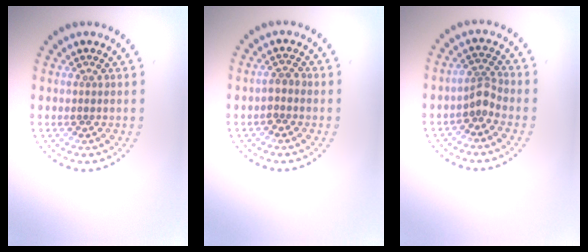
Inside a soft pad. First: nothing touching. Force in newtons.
{"total": 1.3, "press": 1.1, "slide": 0.5}
{"total": 2.0, "press": 1.5, "slide": 1.4}